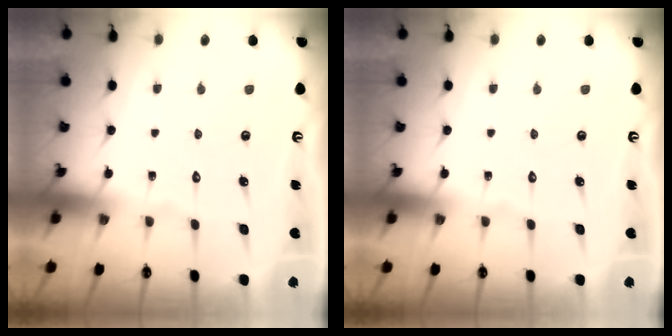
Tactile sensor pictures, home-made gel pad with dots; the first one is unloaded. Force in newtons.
{"total": 0.0}